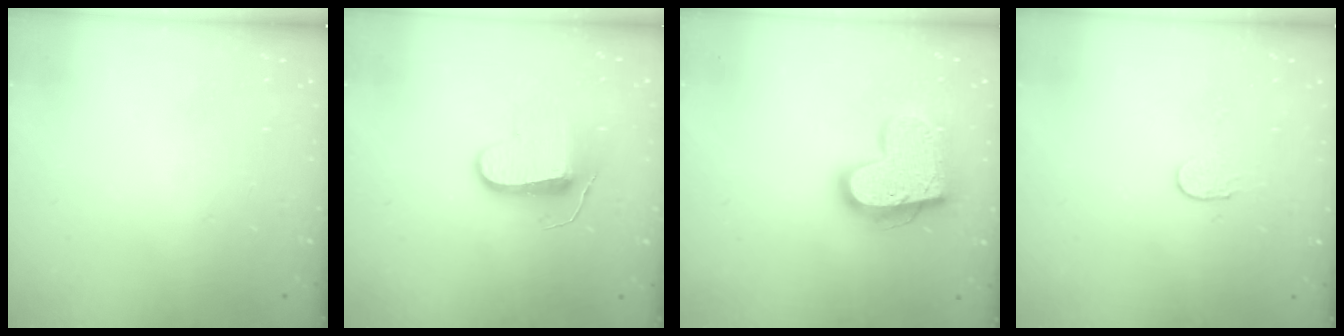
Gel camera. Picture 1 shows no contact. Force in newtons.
{"total": 9.5, "press": 9.5, "slide": 0.2}
{"total": 18.0, "press": 17.9, "slide": 1.4}
{"total": 2.7, "press": 2.7, "slide": 0.2}